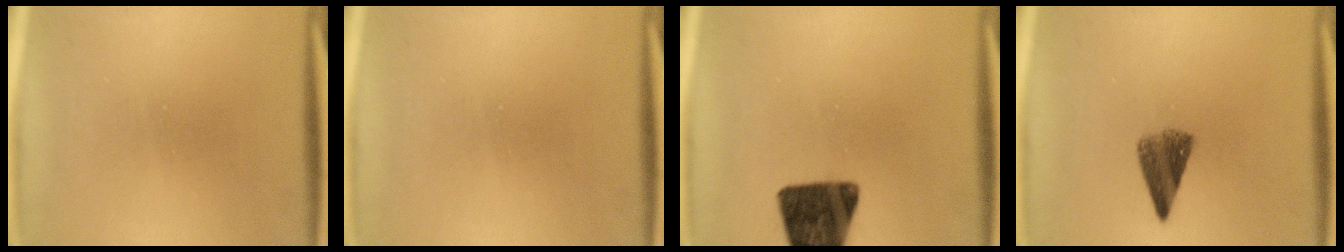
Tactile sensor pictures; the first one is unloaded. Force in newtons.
{"total": 0.0}
{"total": 14.1}
{"total": 5.2}